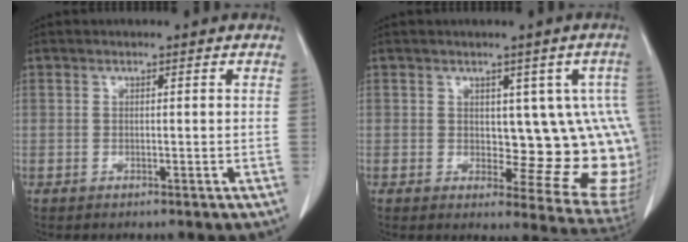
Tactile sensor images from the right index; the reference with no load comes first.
{"total": 11.6, "force": [1.1, 5.3, 10.2], "torque": [-0.090, 0.003, 0.020]}